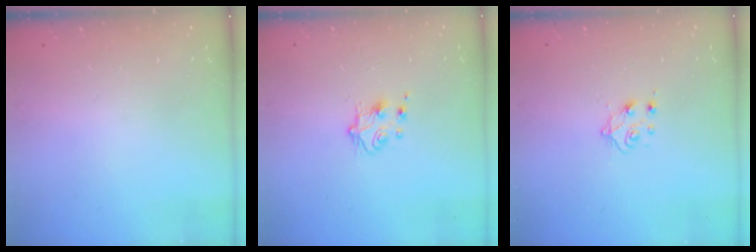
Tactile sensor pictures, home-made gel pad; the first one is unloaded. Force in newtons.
{"total": 5.3, "press": 5.2, "slide": 0.6}
{"total": 5.5, "press": 5.4, "slide": 0.6}